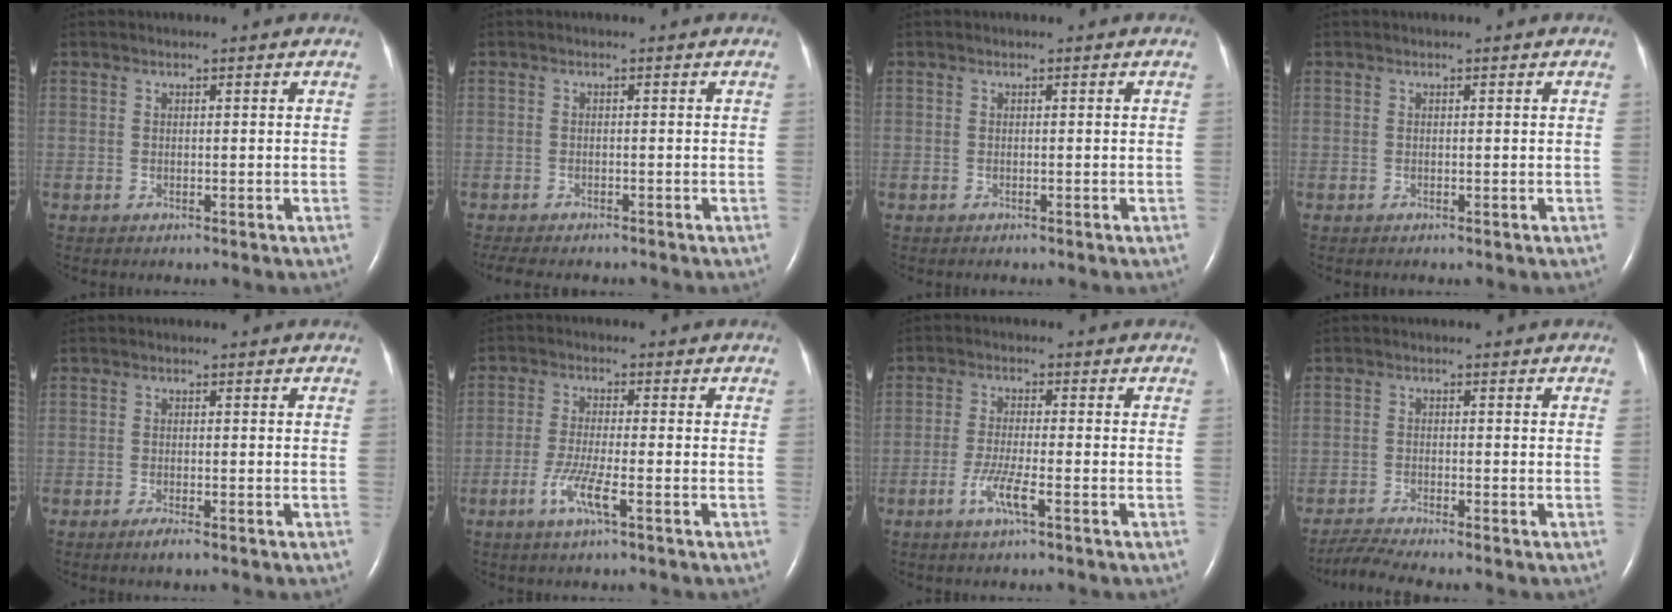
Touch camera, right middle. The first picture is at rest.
{"total": 7.1, "force": [-6.0, 2.0, 3.1], "torque": [-0.047, -0.008, -0.082]}
{"total": 0.0}
{"total": 0.0}
{"total": 1.7, "force": [-1.2, 0.2, 1.1], "torque": [-0.030, -0.004, -0.022]}
{"total": 5.0, "force": [-2.4, 0.1, 4.4], "torque": [-0.095, -0.009, -0.047]}
{"total": 4.4, "force": [-2.2, 0.1, 3.8], "torque": [-0.083, -0.007, -0.044]}
{"total": 4.1, "force": [-3.7, -1.0, 1.2], "torque": [-0.032, -0.021, -0.070]}